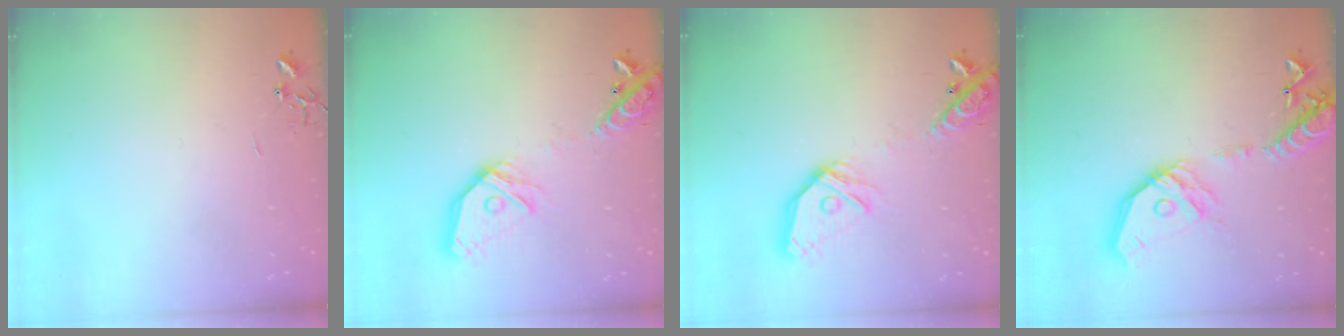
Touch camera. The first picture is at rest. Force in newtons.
{"total": 17.7, "press": 17.5, "slide": 2.5}
{"total": 17.7, "press": 17.5, "slide": 2.5}
{"total": 20.0, "press": 19.7, "slide": 3.5}